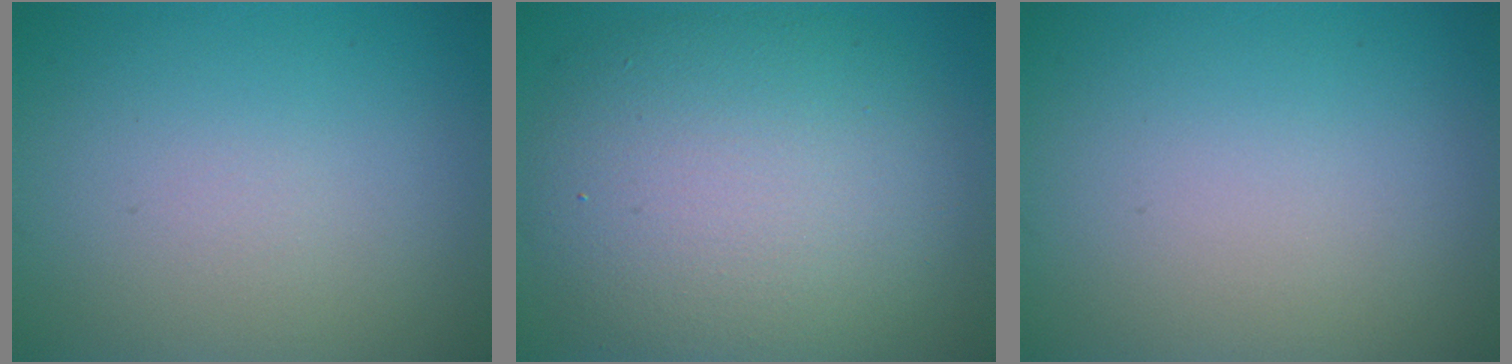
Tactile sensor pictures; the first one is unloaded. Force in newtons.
{"total": 10.1, "press": 10.1, "slide": 0.7}
{"total": 0.0}